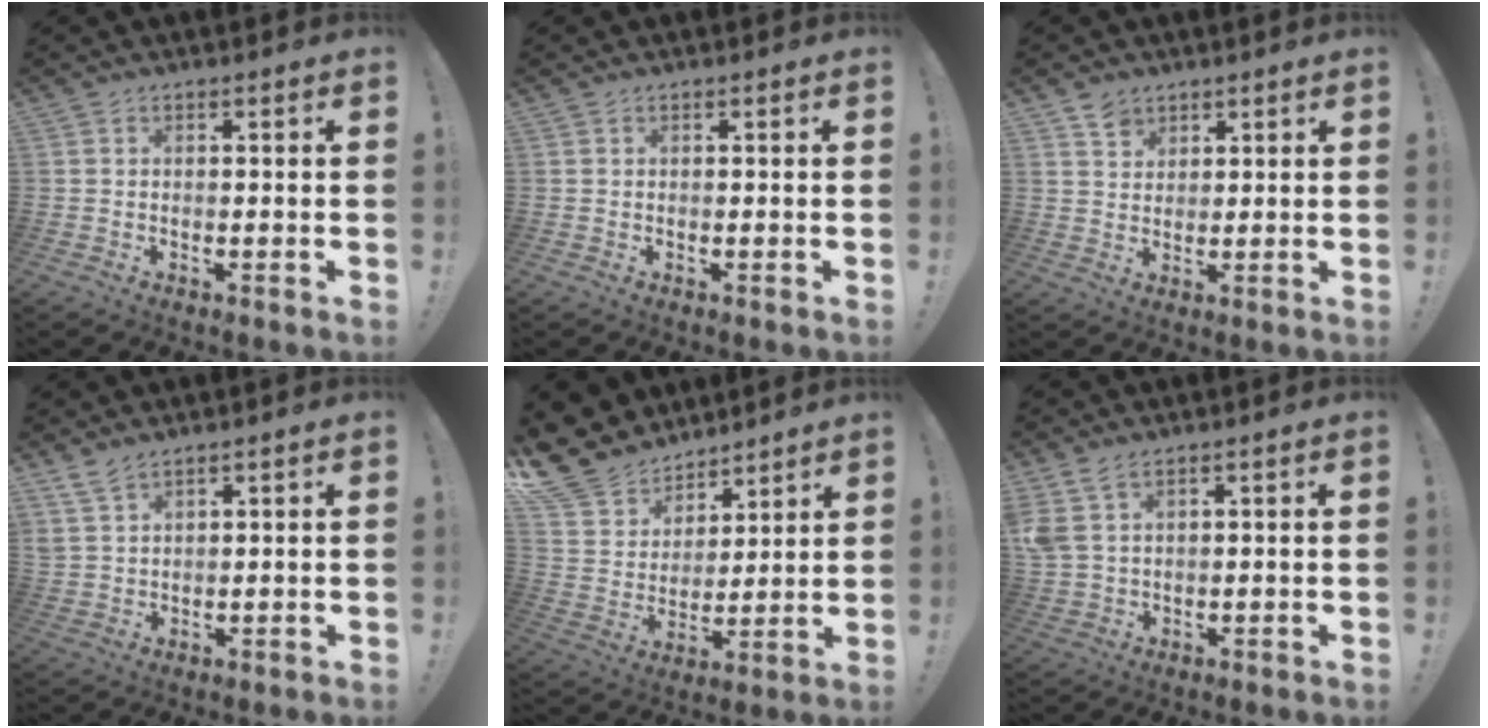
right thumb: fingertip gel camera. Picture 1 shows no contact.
{"total": 0.0}
{"total": 4.5, "force": [3.4, 2.9, 0.6], "torque": [-0.005, -0.022, 0.063]}
{"total": 5.4, "force": [4.4, 1.9, 2.4], "torque": [-0.050, -0.020, 0.086]}
{"total": 14.2, "force": [10.4, 9.1, 3.0], "torque": [-0.073, -0.080, 0.210]}
{"total": 6.5, "force": [4.1, 3.2, 3.8], "torque": [-0.071, -0.011, 0.083]}